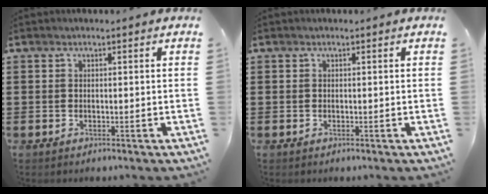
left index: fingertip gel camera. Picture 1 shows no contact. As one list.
[{"total": 0.0}]